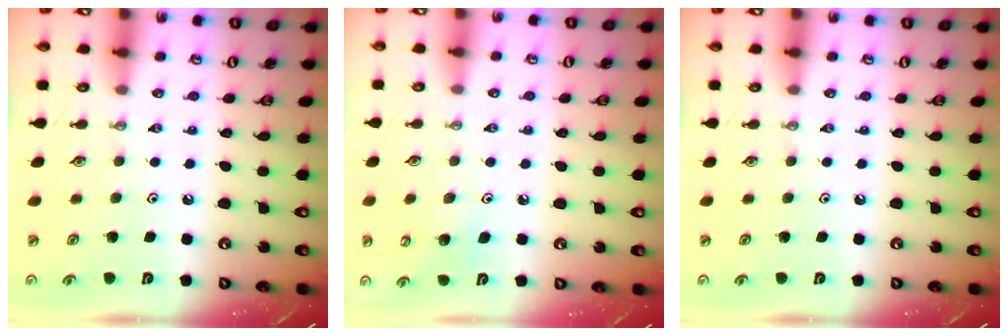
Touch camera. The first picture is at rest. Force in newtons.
{"total": 8.2, "press": 8.0, "slide": 1.6}
{"total": 0.0}